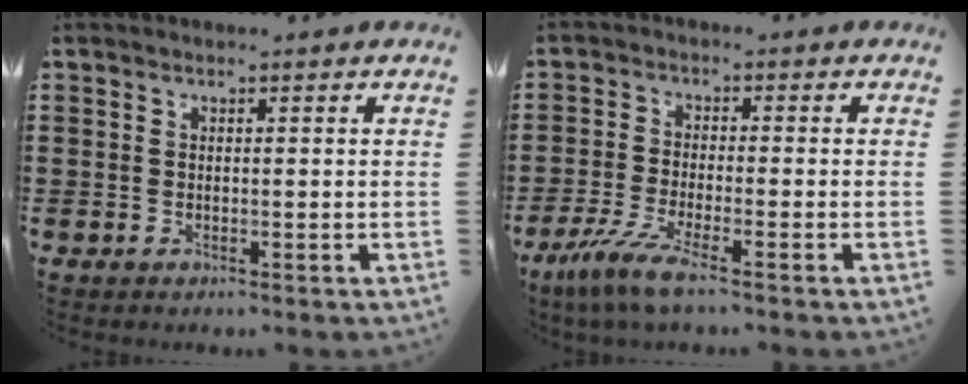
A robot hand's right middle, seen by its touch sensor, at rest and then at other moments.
{"total": 6.0, "force": [-4.5, 0.3, 4.0], "torque": [-0.098, -0.023, -0.091]}